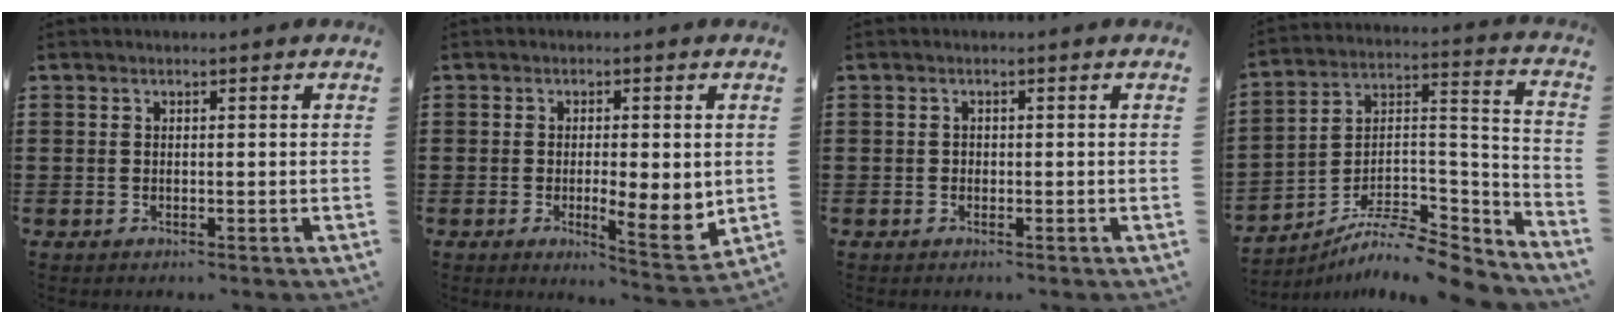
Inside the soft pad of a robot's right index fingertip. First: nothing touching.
{"total": 5.6, "force": [-0.3, 1.8, 5.3], "torque": [-0.085, -0.003, -0.003]}
{"total": 0.6, "force": [-0.2, 0.5, 0.2], "torque": [-0.005, 0.003, -0.005]}
{"total": 9.2, "force": [-8.2, 2.1, 3.7], "torque": [-0.058, 0.015, -0.160]}